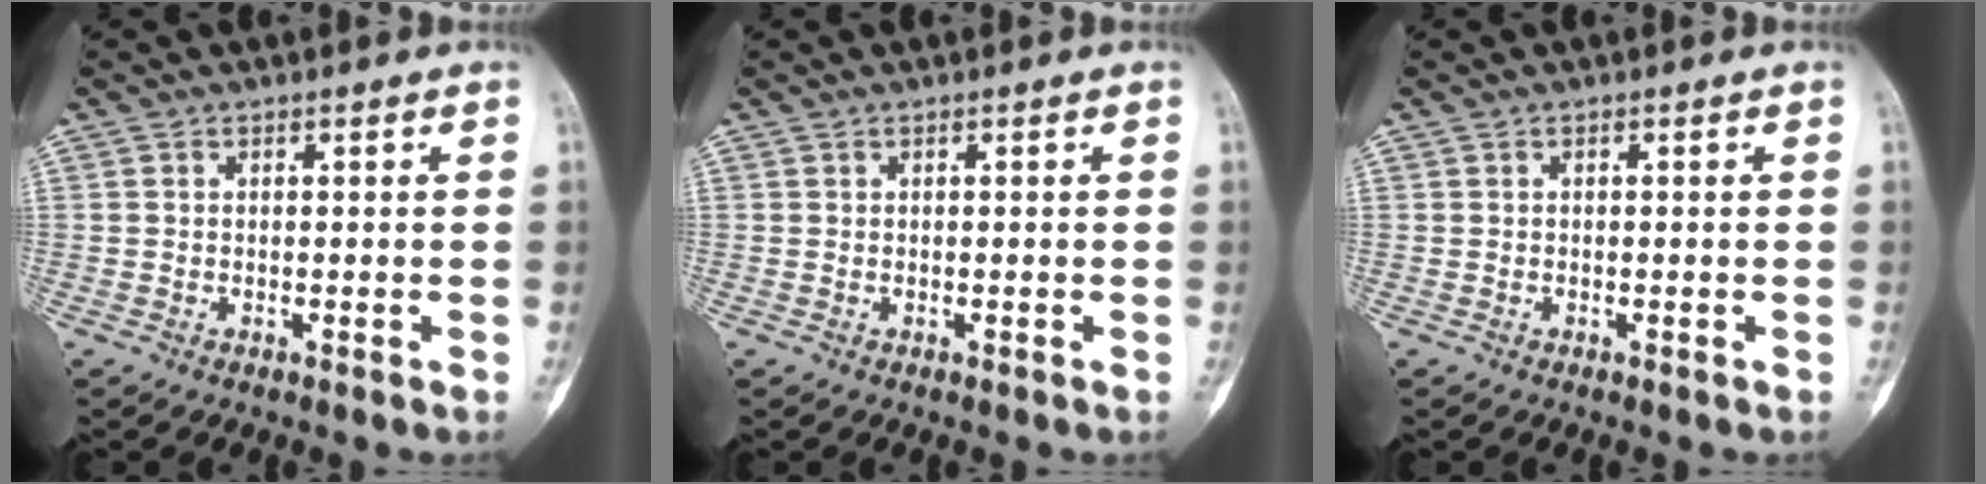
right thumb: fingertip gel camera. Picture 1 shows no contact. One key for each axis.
{"total": 0.0}
{"total": 0.0}